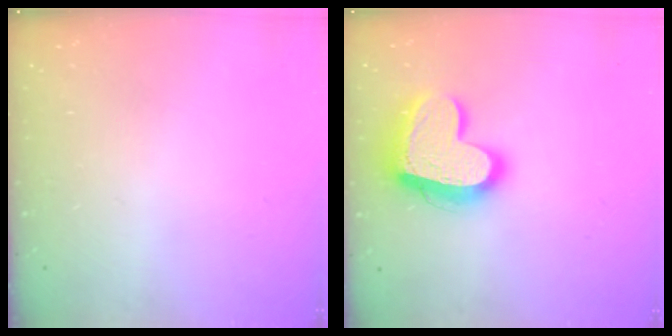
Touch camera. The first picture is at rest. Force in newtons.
{"total": 18.7, "press": 18.6, "slide": 1.6}